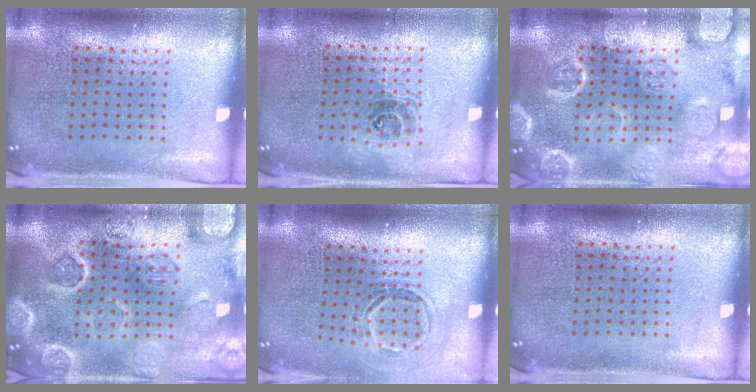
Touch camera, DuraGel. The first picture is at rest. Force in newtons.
{"total": 1.1, "press": 0.9, "slide": 0.6}
{"total": 4.2, "press": 4.1, "slide": 0.6}
{"total": 4.6, "press": 4.1, "slide": 2.0}
{"total": 1.6, "press": 1.1, "slide": 1.2}
{"total": 0.0}